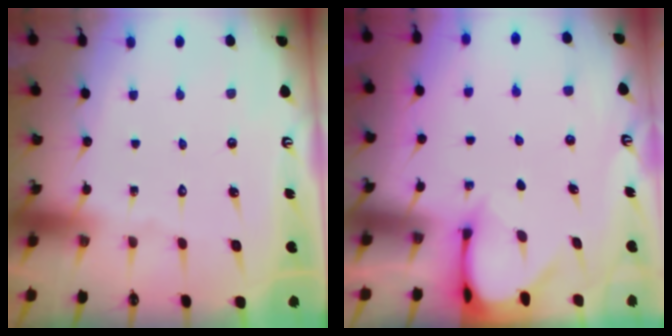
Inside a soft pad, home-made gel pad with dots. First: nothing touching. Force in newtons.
{"total": 3.0, "press": 3.0, "slide": 0.3}